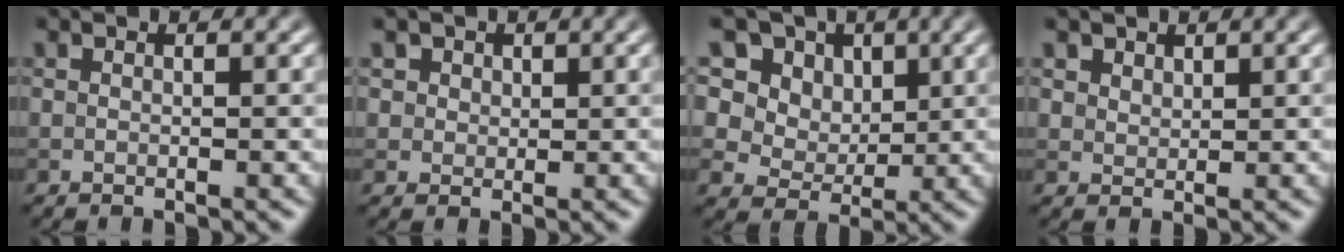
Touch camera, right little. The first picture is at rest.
{"total": 2.9, "force": [1.6, 2.1, 1.0], "torque": [-0.026, 0.003, 0.029]}
{"total": 17.9, "force": [9.5, 12.7, 8.3], "torque": [-0.213, 0.052, 0.167]}
{"total": 1.9, "force": [1.4, 1.2, 0.5], "torque": [-0.019, -0.009, 0.035]}